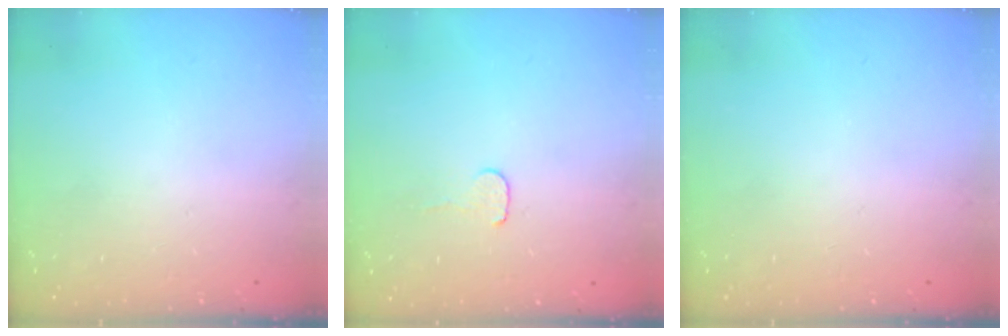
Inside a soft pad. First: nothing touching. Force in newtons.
{"total": 4.1, "press": 4.1, "slide": 0.4}
{"total": 0.0}